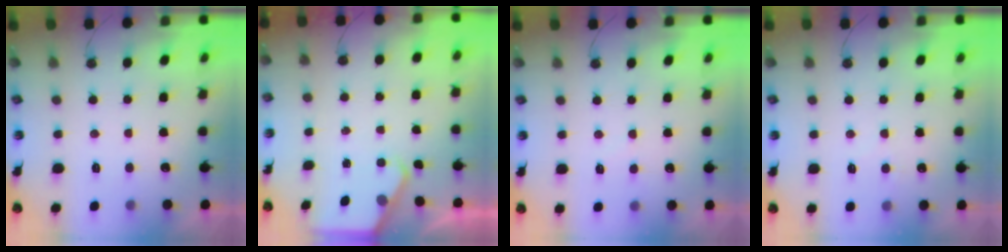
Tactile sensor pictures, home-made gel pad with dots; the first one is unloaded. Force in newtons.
{"total": 2.2, "press": 2.1, "slide": 0.3}
{"total": 2.5, "press": 2.5, "slide": 0.3}
{"total": 4.8, "press": 4.7, "slide": 0.6}